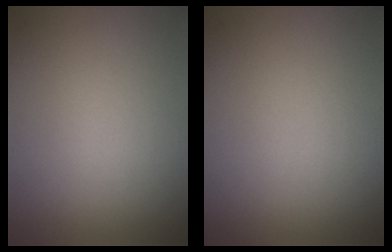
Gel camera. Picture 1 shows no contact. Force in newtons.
{"total": 0.0}